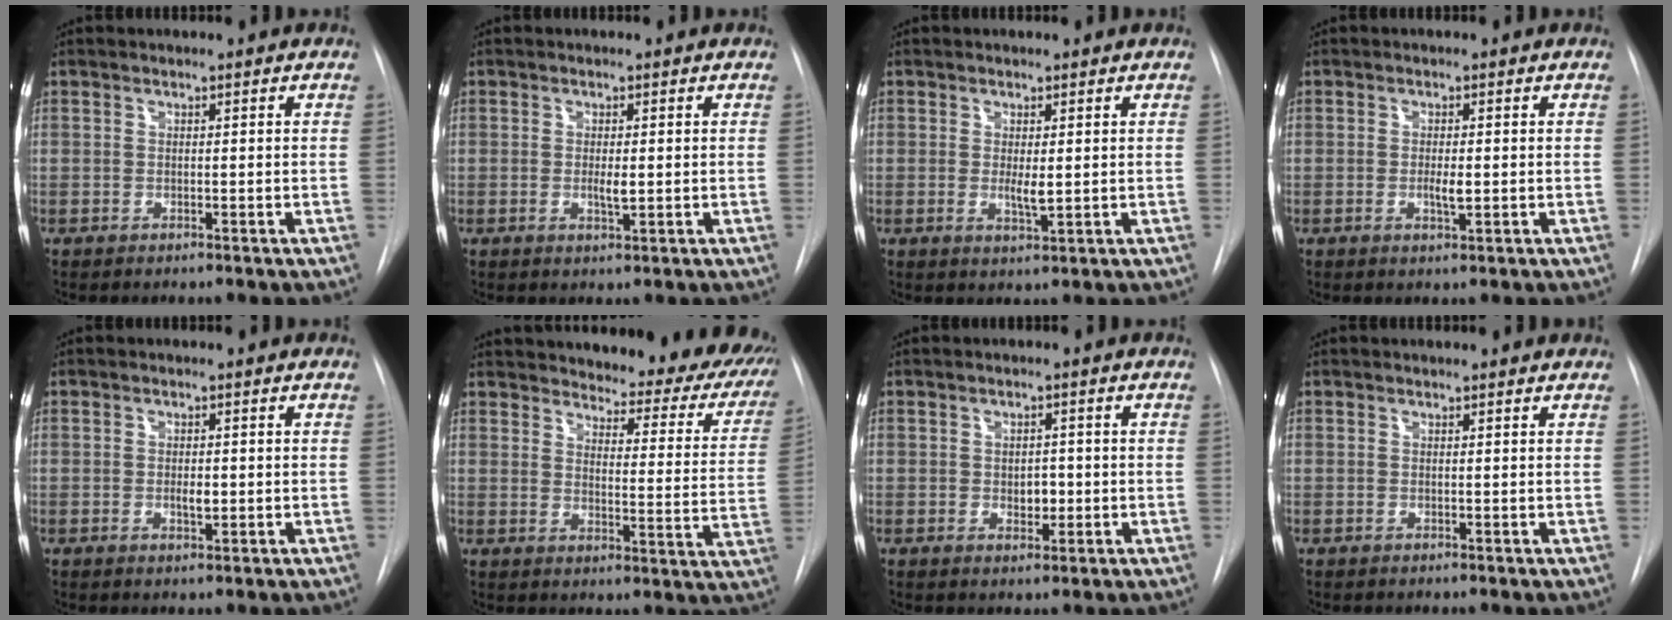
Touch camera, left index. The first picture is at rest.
{"total": 1.9, "force": [-0.8, 0.4, 1.7], "torque": [-0.031, -0.010, -0.012]}
{"total": 2.3, "force": [-0.6, 0.4, 2.1], "torque": [-0.039, -0.013, -0.005]}
{"total": 2.1, "force": [-1.0, 0.4, 1.8], "torque": [-0.035, -0.009, -0.015]}
{"total": 1.8, "force": [-0.9, 0.6, 1.5], "torque": [-0.025, -0.008, -0.013]}
{"total": 25.5, "force": [22.6, 7.0, 9.6], "torque": [-0.127, -0.070, 0.253]}
{"total": 2.6, "force": [-1.0, 1.6, 1.8], "torque": [-0.021, -0.006, -0.011]}
{"total": 1.1, "force": [1.1, 0.2, 0.1], "torque": [-0.010, 0.003, 0.005]}